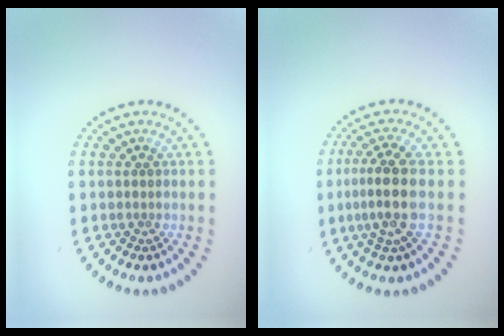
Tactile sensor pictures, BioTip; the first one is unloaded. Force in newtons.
{"total": 3.8, "press": 3.4, "slide": 1.8}